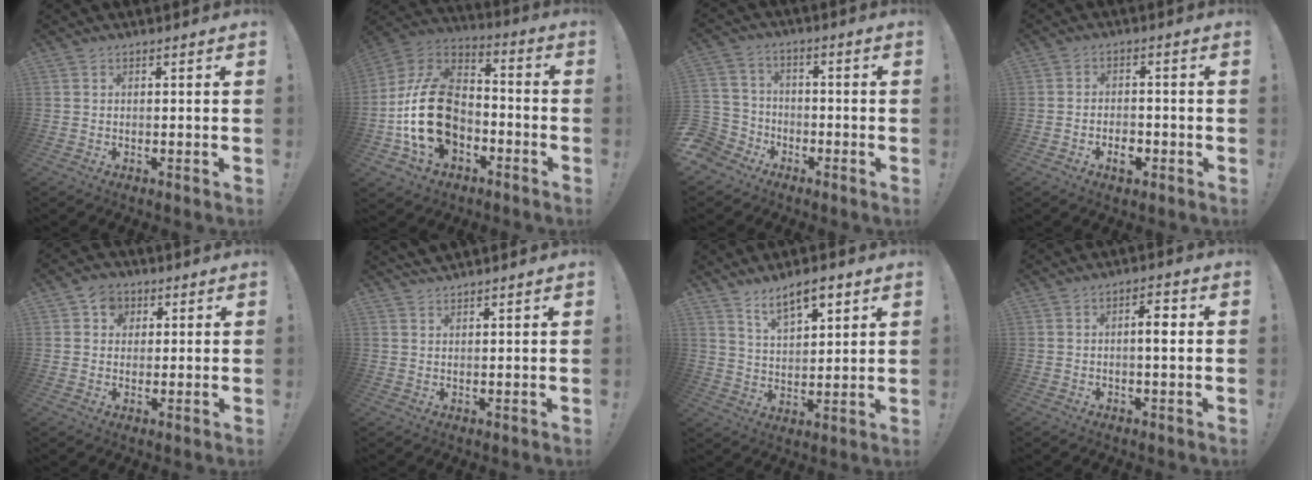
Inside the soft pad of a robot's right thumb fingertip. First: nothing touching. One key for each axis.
{"total": 21.1, "fx": -4.9, "fy": 14.9, "fz": 14.0, "tx": -0.262, "ty": 0.038, "tz": -0.068}
{"total": 6.9, "fx": -3.2, "fy": 5.9, "fz": 1.3, "tx": -0.037, "ty": 0.021, "tz": -0.059}
{"total": 5.0, "fx": -2.7, "fy": 3.0, "fz": 3.0, "tx": -0.030, "ty": 0.014, "tz": -0.046}
{"total": 5.8, "fx": 1.9, "fy": 5.1, "fz": 1.7, "tx": -0.020, "ty": -0.001, "tz": 0.036}
{"total": 2.4, "fx": 2.4, "fy": 0.0, "fz": 0.4, "tx": -0.002, "ty": -0.015, "tz": 0.042}
{"total": 9.6, "fx": 6.6, "fy": 4.0, "fz": 5.6, "tx": -0.084, "ty": -0.032, "tz": 0.118}
{"total": 4.3, "fx": 0.5, "fy": 0.9, "fz": 4.2, "tx": -0.065, "ty": 0.003, "tz": 0.000}